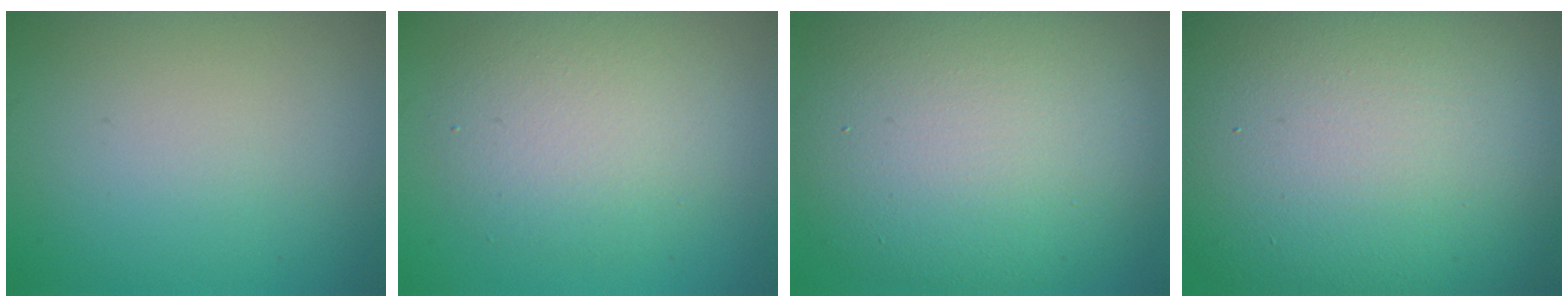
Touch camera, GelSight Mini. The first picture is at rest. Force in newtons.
{"total": 4.7, "press": 4.6, "slide": 0.5}
{"total": 13.1, "press": 13.1, "slide": 0.6}
{"total": 23.0, "press": 22.9, "slide": 1.0}